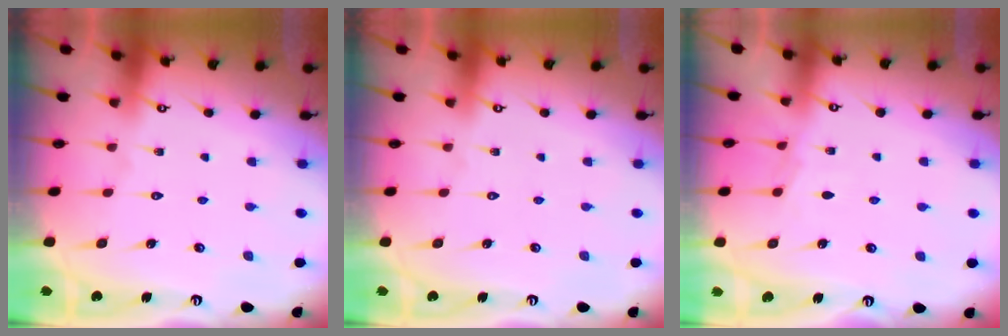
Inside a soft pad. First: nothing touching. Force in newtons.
{"total": 0.0}
{"total": 4.4, "press": 4.3, "slide": 0.6}